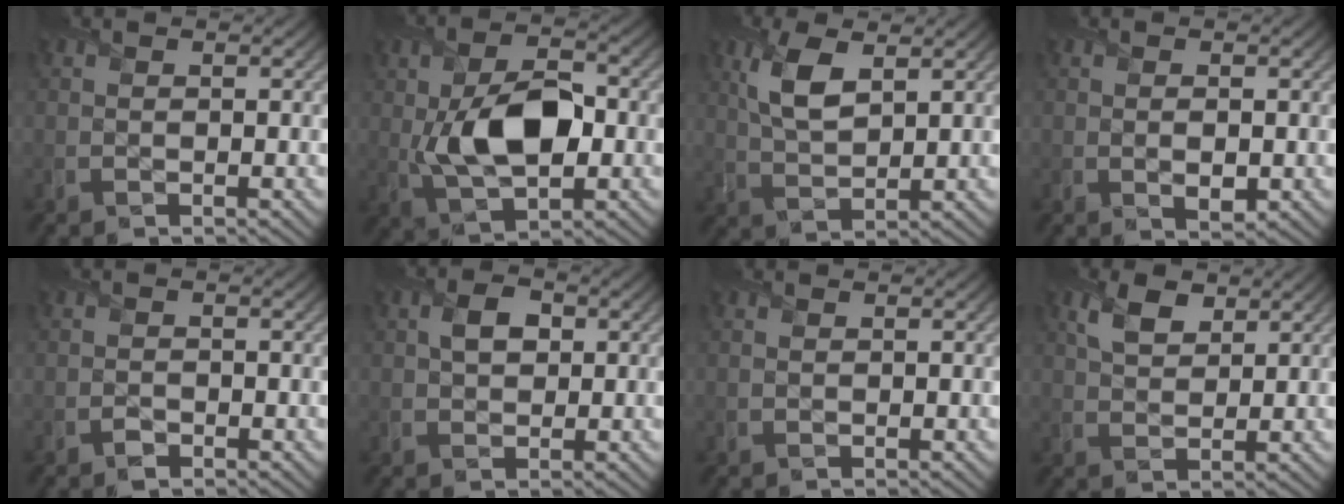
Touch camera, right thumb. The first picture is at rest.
{"total": 10.2, "force": [-0.7, 5.8, 8.4], "torque": [-0.157, 0.002, -0.010]}
{"total": 6.2, "force": [2.7, 2.8, 4.9], "torque": [-0.115, -0.001, 0.052]}
{"total": 1.8, "force": [-0.1, 0.9, 1.5], "torque": [-0.028, -0.007, 0.004]}
{"total": 1.0, "force": [-0.8, 0.6, 0.3], "torque": [-0.007, -0.003, -0.016]}
{"total": 3.1, "force": [0.8, 2.2, 2.1], "torque": [-0.046, 0.003, 0.011]}
{"total": 0.5, "force": [0.4, 0.2, 0.2], "torque": [-0.005, -0.001, 0.009]}
{"total": 3.9, "force": [2.3, 2.2, 2.2], "torque": [-0.053, -0.001, 0.046]}